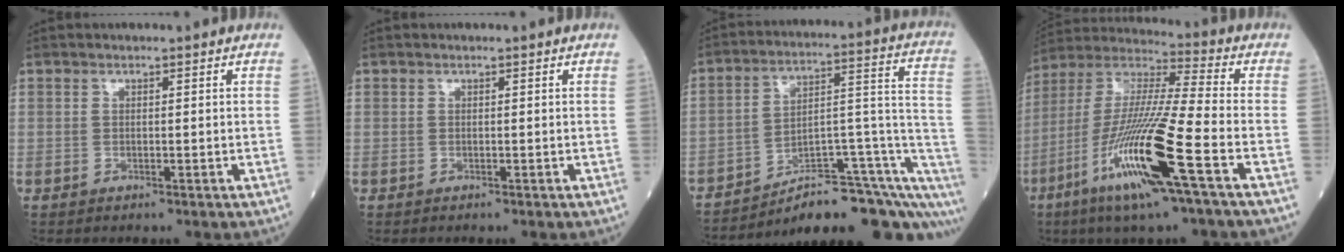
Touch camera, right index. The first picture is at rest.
{"total": 0.0}
{"total": 21.0, "force": [-16.8, 4.5, 11.8], "torque": [-0.070, 0.063, -0.231]}
{"total": 18.8, "force": [-8.1, 0.2, 16.9], "torque": [-0.368, -0.034, -0.161]}